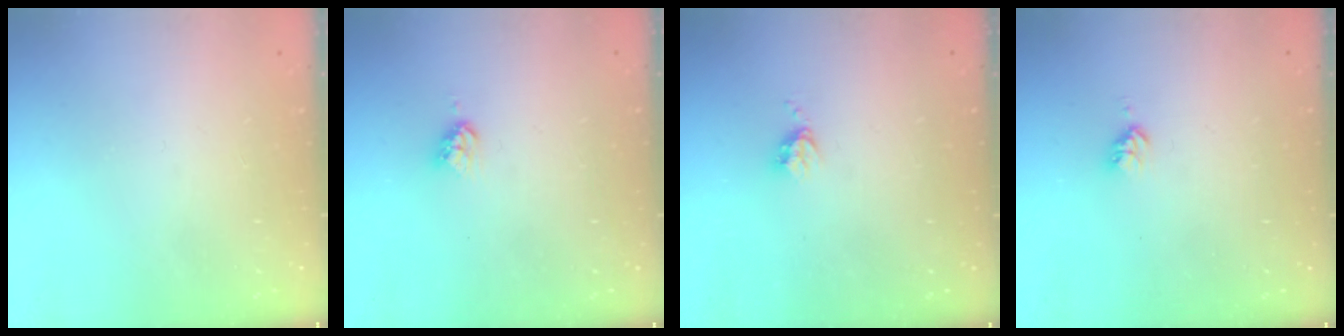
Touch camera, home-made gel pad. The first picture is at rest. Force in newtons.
{"total": 4.4, "press": 4.3, "slide": 0.6}
{"total": 3.5, "press": 3.4, "slide": 0.5}
{"total": 3.7, "press": 3.7, "slide": 0.5}